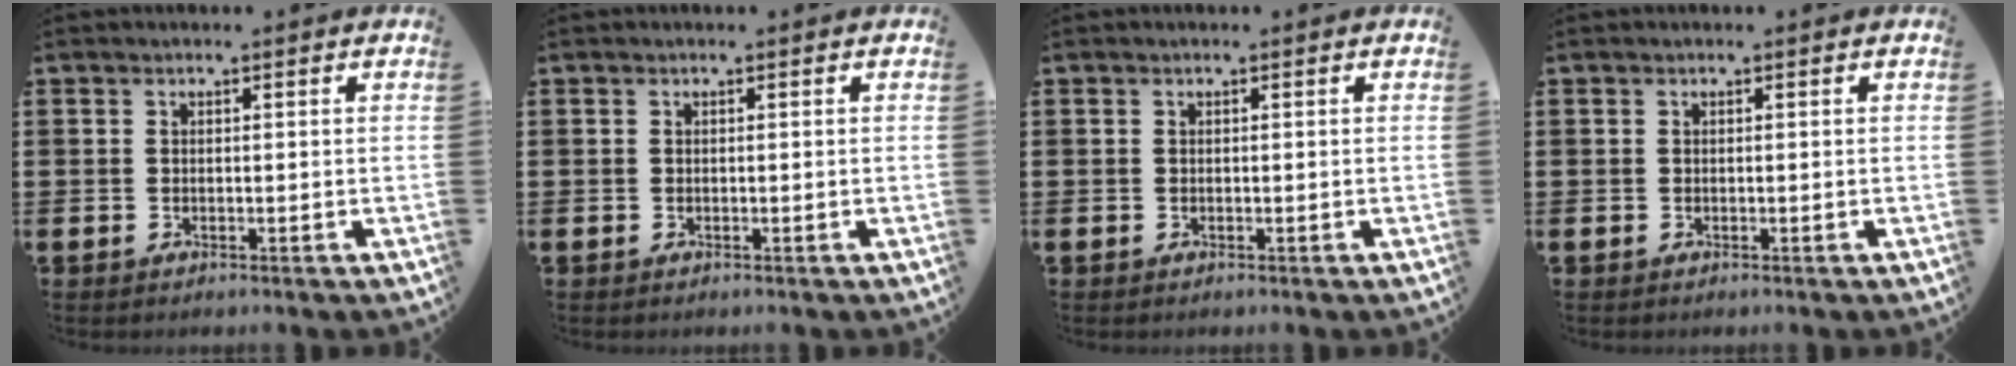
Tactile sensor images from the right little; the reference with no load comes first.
{"total": 0.0}
{"total": 0.0}
{"total": 0.0}